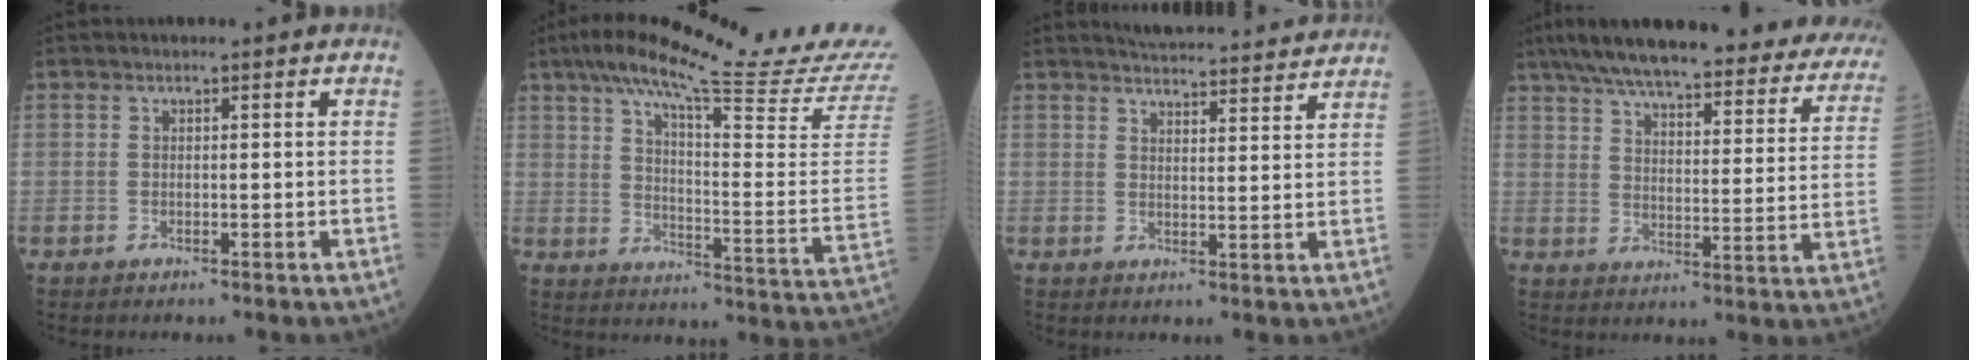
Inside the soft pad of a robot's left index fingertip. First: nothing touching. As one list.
[{"total": 24.6, "force": [21.2, -1.7, 12.5], "torque": [-0.204, -0.067, 0.282]}, {"total": 14.3, "force": [13.7, 0.9, 4.0], "torque": [-0.051, 0.002, 0.169]}, {"total": 32.8, "force": [28.0, 6.7, 15.8], "torque": [-0.233, -0.034, 0.340]}]